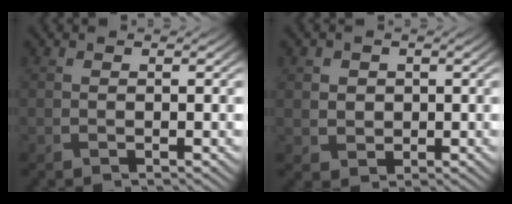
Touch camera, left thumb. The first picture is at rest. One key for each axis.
{"total": 2.5, "fx": 0.3, "fy": 2.4, "fz": 0.8, "tx": -0.029, "ty": -0.005, "tz": 0.004}